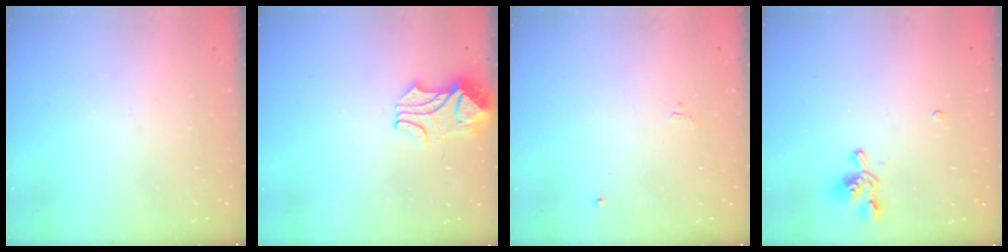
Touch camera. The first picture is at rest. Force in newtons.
{"total": 2.1, "press": 2.0, "slide": 0.8}
{"total": 1.6, "press": 1.6, "slide": 0.3}
{"total": 1.1, "press": 0.1, "slide": 1.1}